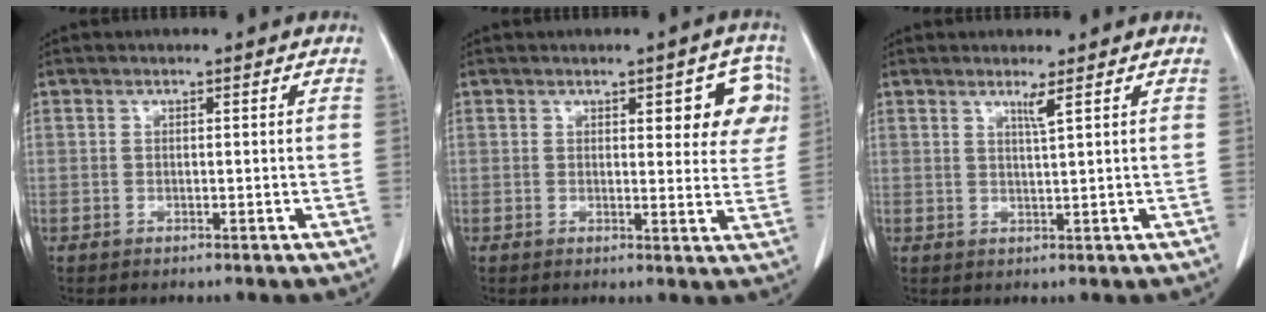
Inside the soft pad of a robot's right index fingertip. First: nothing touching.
{"total": 6.9, "force": [2.6, 2.6, 5.9], "torque": [-0.049, 0.010, 0.026]}
{"total": 1.7, "force": [1.1, -0.6, 1.2], "torque": [-0.028, -0.012, 0.023]}